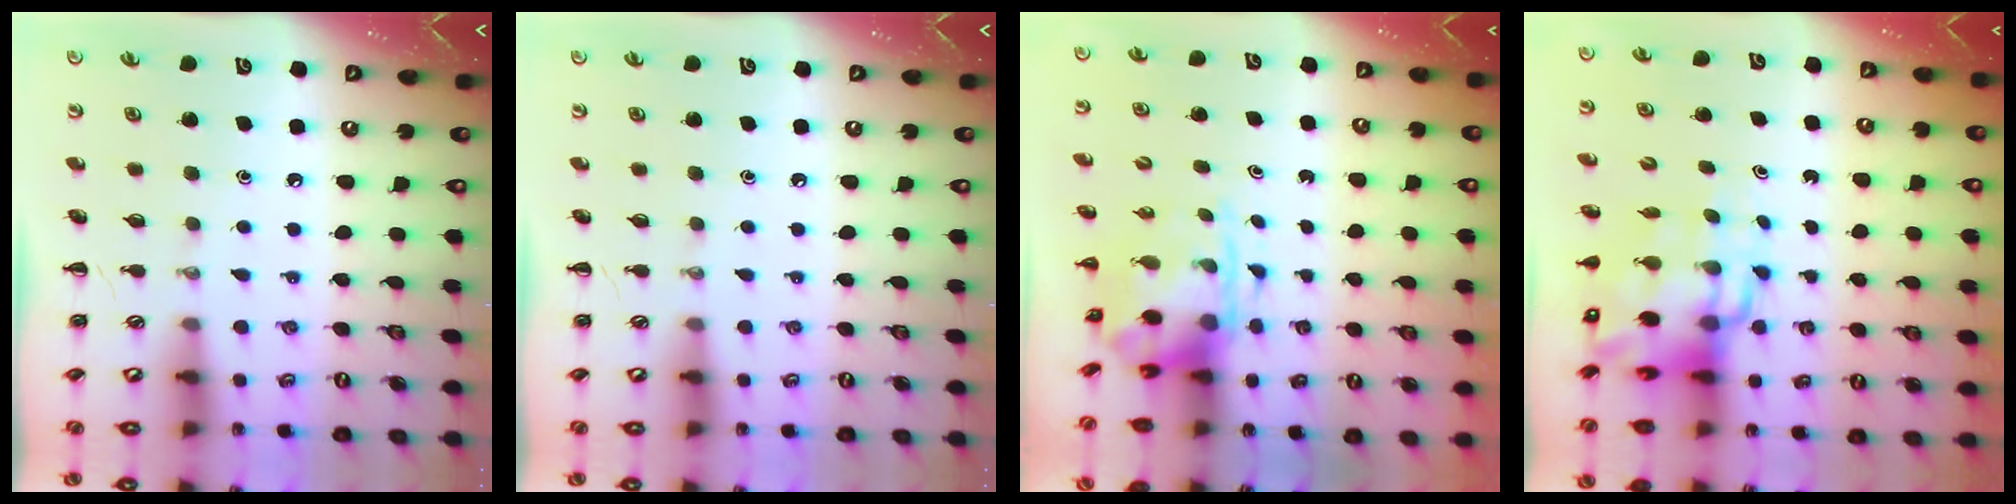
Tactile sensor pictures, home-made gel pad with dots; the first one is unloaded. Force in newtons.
{"total": 0.0}
{"total": 3.5, "press": 3.4, "slide": 0.9}
{"total": 11.3, "press": 10.9, "slide": 3.1}